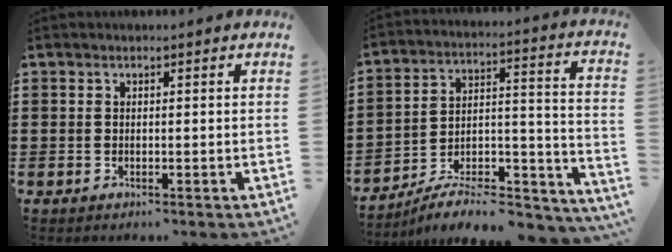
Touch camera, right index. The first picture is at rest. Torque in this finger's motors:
{"motor_torque": [1.22, 0.91, 0.38, 0.08]}